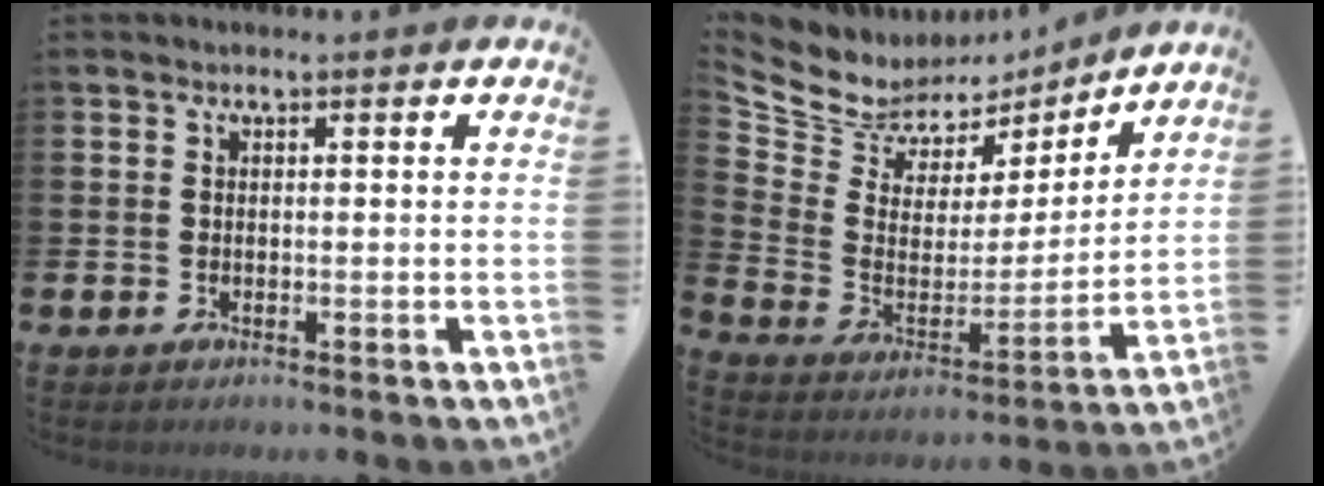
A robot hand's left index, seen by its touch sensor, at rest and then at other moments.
{"total": 7.4, "force": [6.2, 4.0, 0.6], "torque": [-0.058, -0.047, 0.109]}